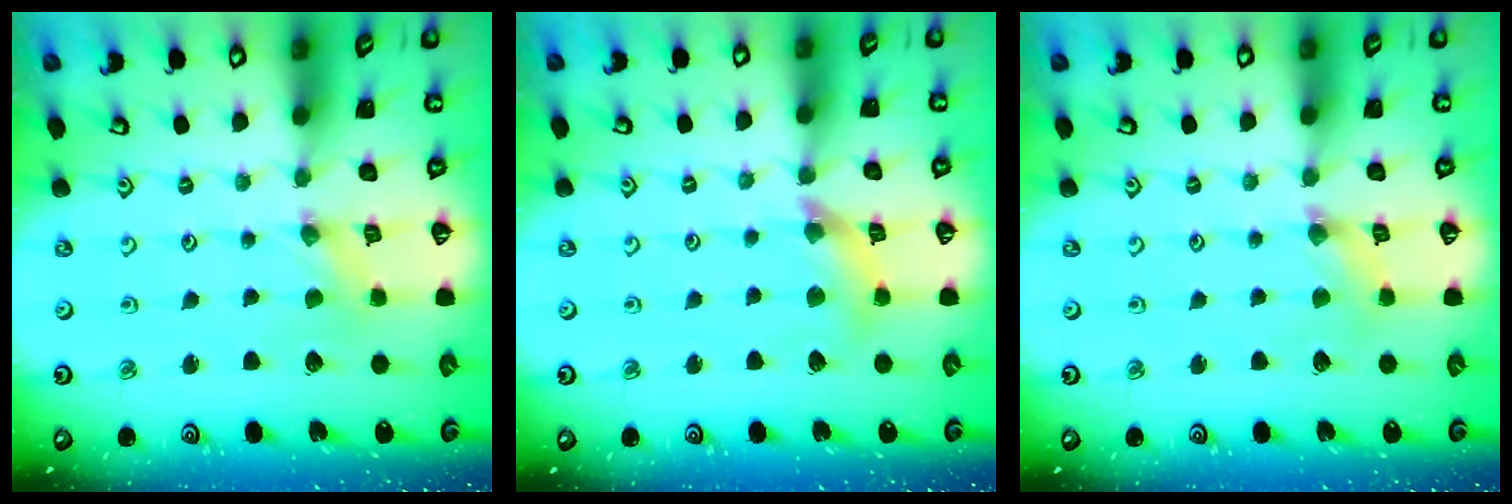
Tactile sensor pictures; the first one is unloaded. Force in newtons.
{"total": 9.9, "press": 9.8, "slide": 1.1}
{"total": 1.7, "press": 1.7, "slide": 0.3}